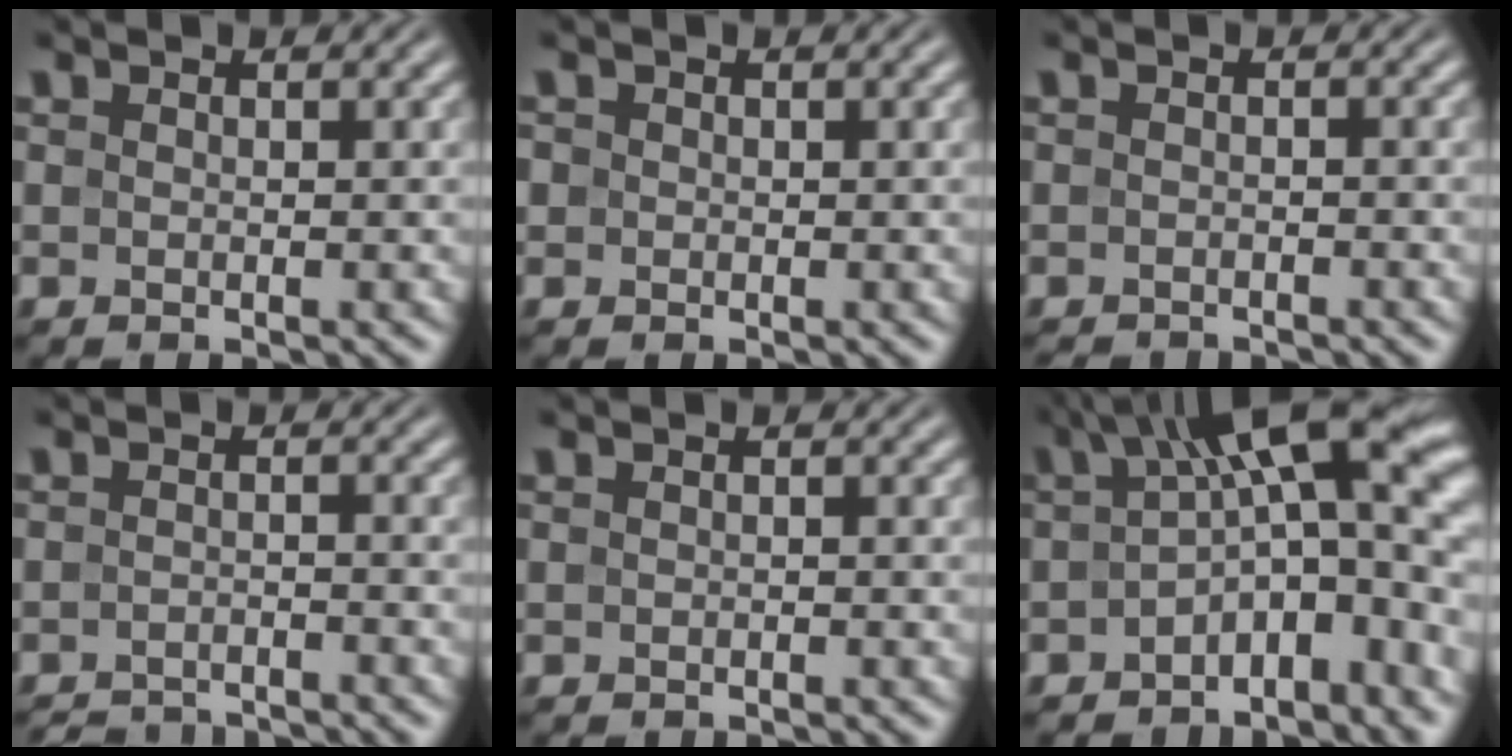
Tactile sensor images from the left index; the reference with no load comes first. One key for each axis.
{"total": 0.8, "fx": 0.0, "fy": 0.8, "fz": 0.1, "tx": 0.003, "ty": 0.000, "tz": -0.003}
{"total": 2.3, "fx": -2.3, "fy": 0.2, "fz": 0.6, "tx": -0.006, "ty": -0.009, "tz": -0.034}
{"total": 4.2, "fx": -4.0, "fy": 0.6, "fz": 1.0, "tx": -0.014, "ty": -0.007, "tz": -0.068}
{"total": 0.5, "fx": -0.5, "fy": 0.1, "fz": 0.3, "tx": -0.003, "ty": 0.000, "tz": -0.006}
{"total": 12.7, "fx": -0.6, "fy": 5.3, "fz": 11.5, "tx": -0.140, "ty": 0.013, "tz": -0.016}